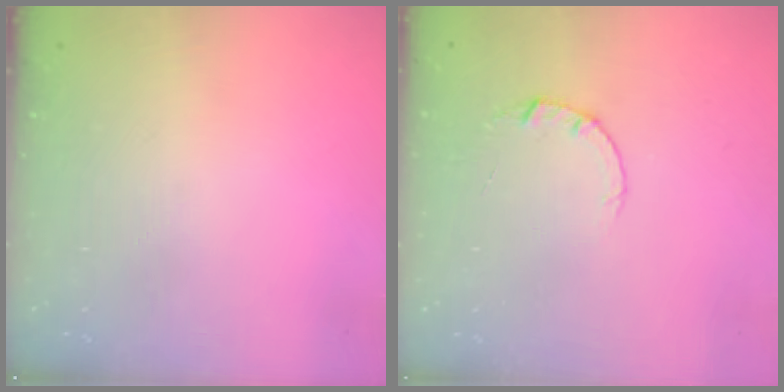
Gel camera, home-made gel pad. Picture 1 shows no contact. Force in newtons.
{"total": 2.0, "press": 2.0, "slide": 0.2}